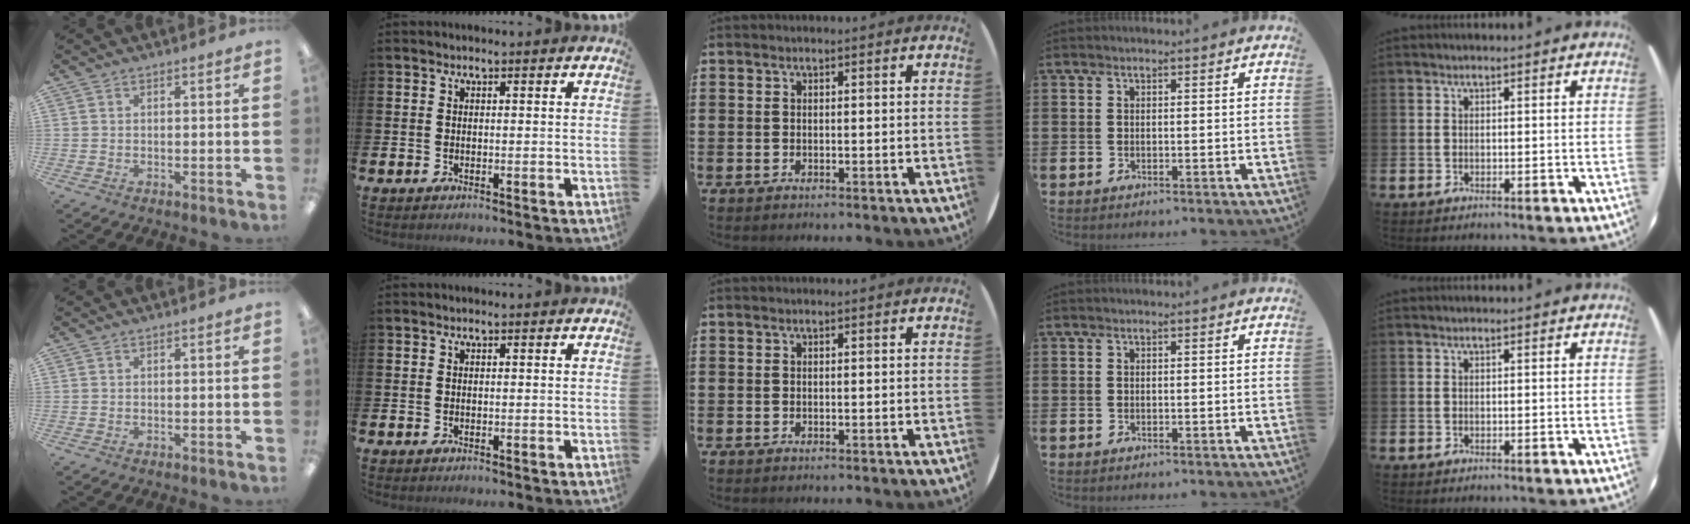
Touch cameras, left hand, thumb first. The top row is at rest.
{}